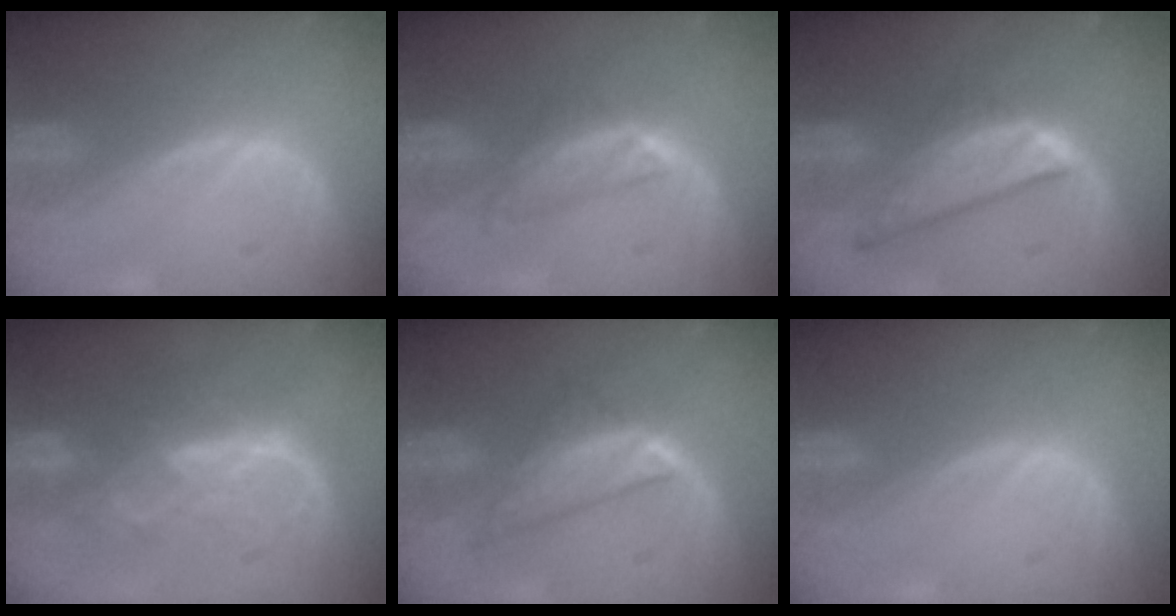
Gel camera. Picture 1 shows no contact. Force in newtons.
{"total": 3.7, "press": 3.6, "slide": 0.7}
{"total": 8.7, "press": 7.4, "slide": 4.6}
{"total": 6.4, "press": 6.3, "slide": 0.7}
{"total": 5.9, "press": 5.9, "slide": 0.1}
{"total": 0.0}